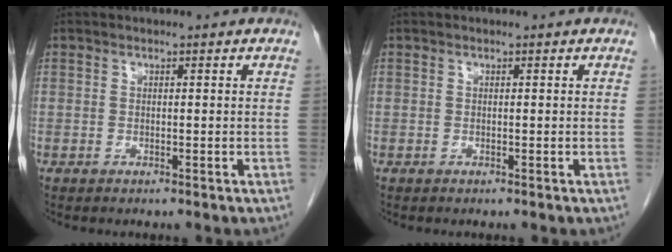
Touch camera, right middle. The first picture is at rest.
{"total": 0.0}